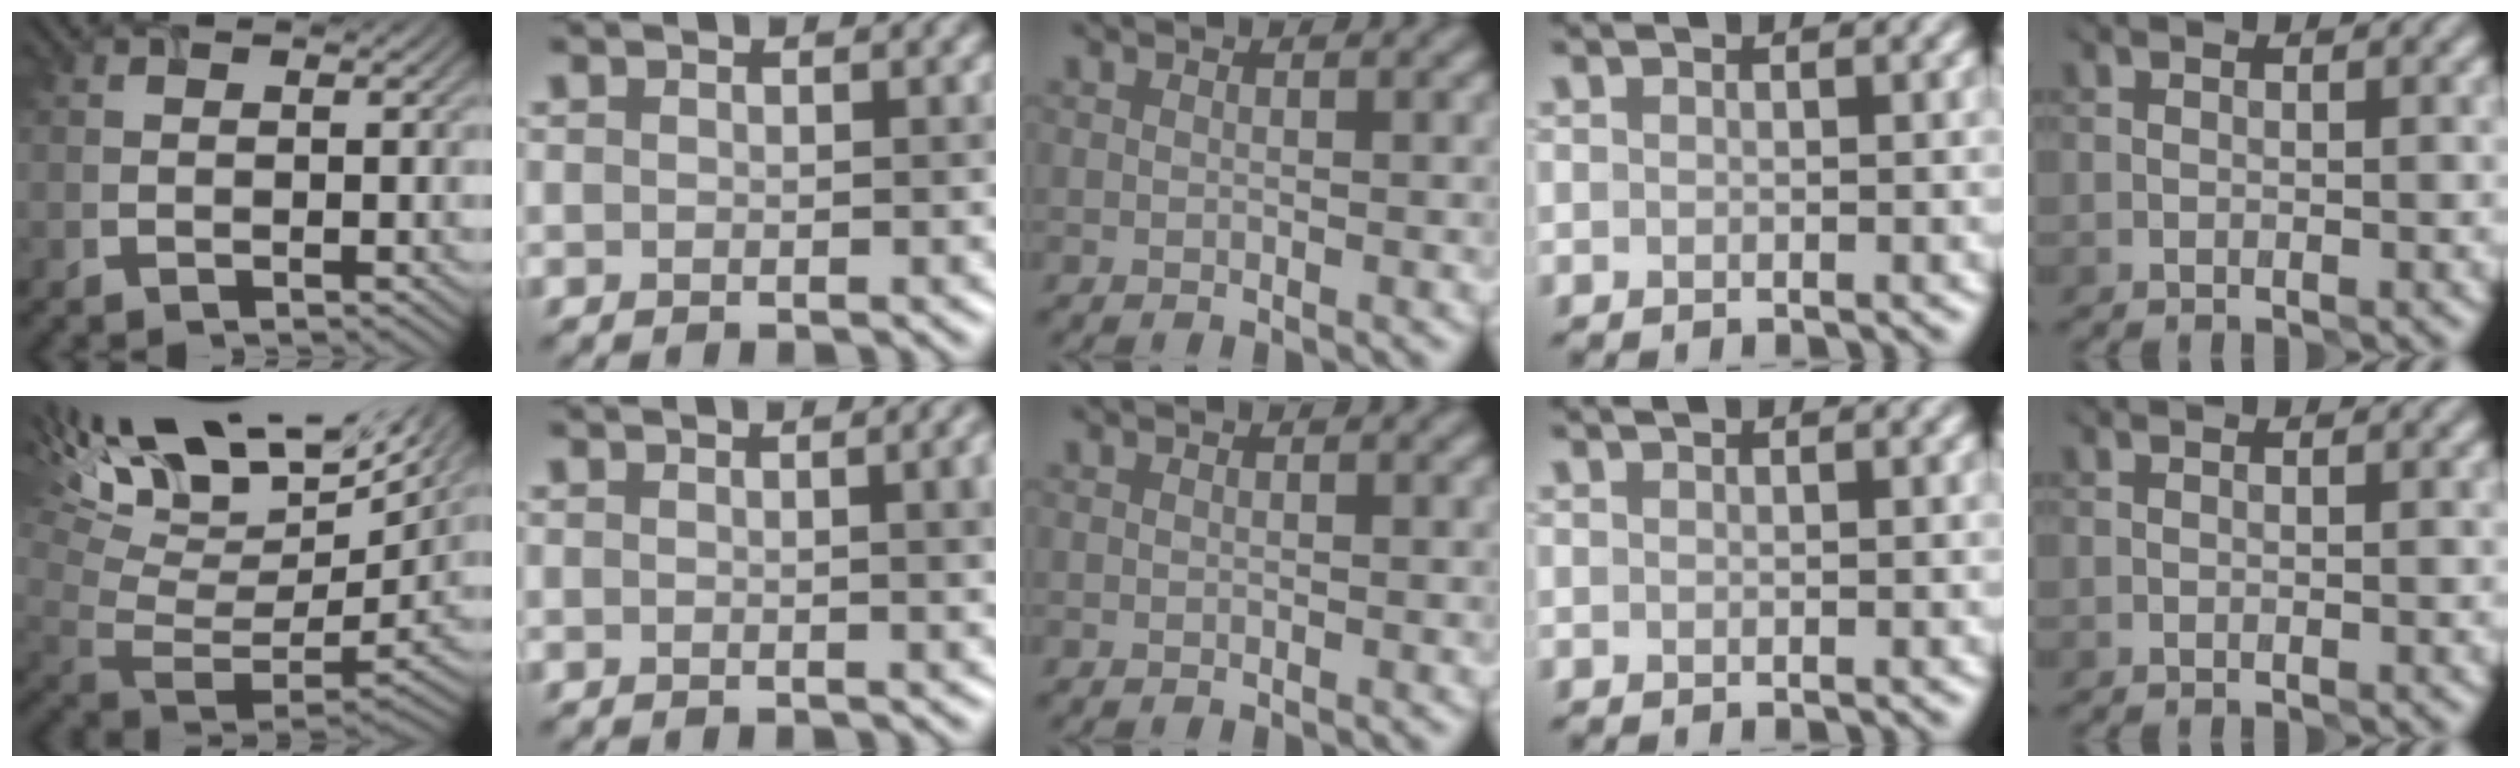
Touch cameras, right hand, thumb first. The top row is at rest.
{"thumb": {"total": 18.6, "force": [9.9, 7.3, 13.9], "torque": [-0.262, 0.019, 0.179]}, "index": {"total": 4.1, "force": [0.6, 1.6, 3.7], "torque": [-0.019, 0.015, 0.002]}}